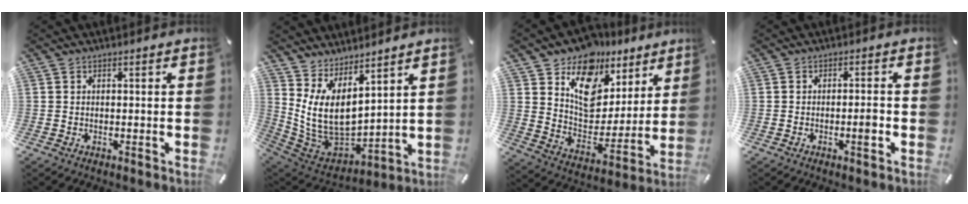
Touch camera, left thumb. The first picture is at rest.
{"total": 11.7, "force": [4.1, 7.4, 8.1], "torque": [-0.176, -0.060, 0.090]}
{"total": 14.1, "force": [8.7, 10.0, 4.8], "torque": [-0.073, -0.070, 0.159]}
{"total": 3.5, "force": [-1.0, 0.8, 3.2], "torque": [-0.053, 0.007, -0.018]}